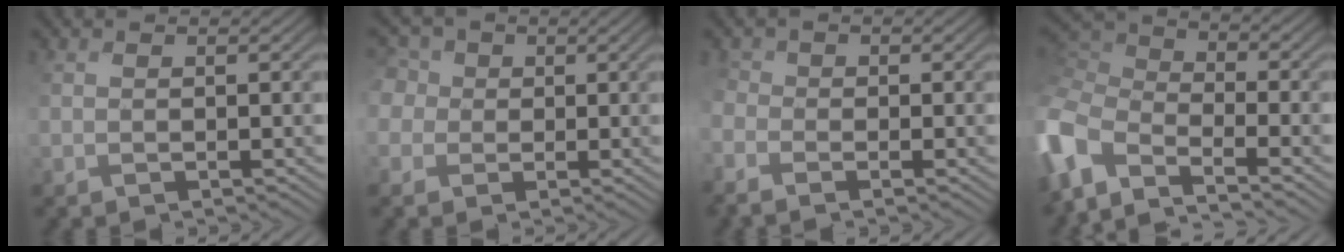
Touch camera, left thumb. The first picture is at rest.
{"total": 6.7, "force": [1.5, 5.8, 2.9], "torque": [-0.118, 0.020, 0.002]}
{"total": 3.3, "force": [-2.1, 1.9, 1.8], "torque": [-0.053, -0.008, -0.041]}
{"total": 9.2, "force": [-4.7, 4.6, 6.4], "torque": [-0.176, -0.003, -0.102]}